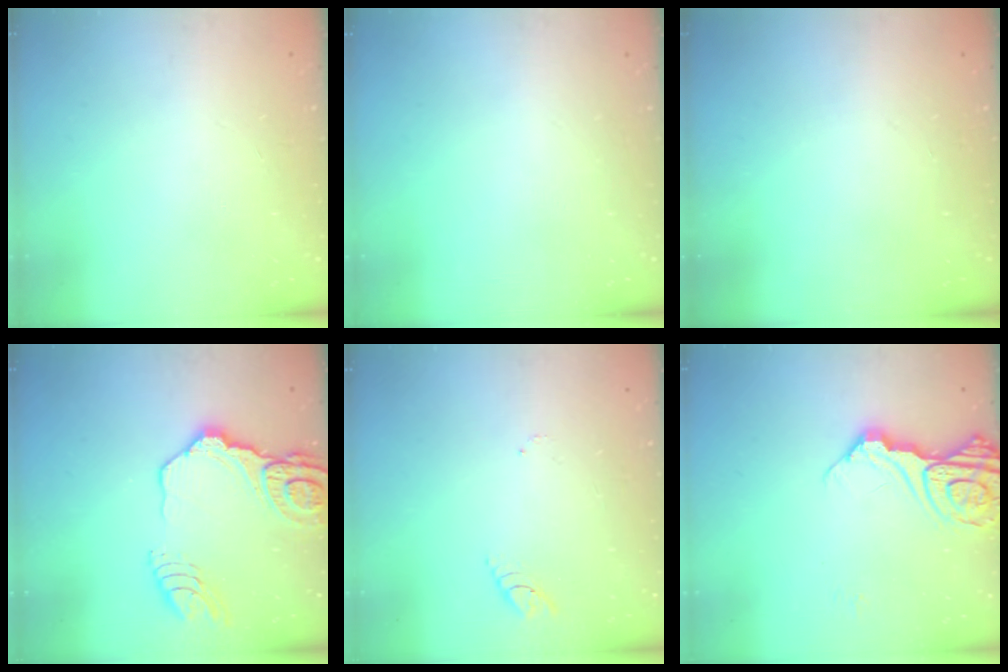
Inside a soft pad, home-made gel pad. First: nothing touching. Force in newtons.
{"total": 0.0}
{"total": 0.0}
{"total": 18.6, "press": 18.5, "slide": 2.1}
{"total": 2.6, "press": 2.6, "slide": 0.3}
{"total": 15.7, "press": 15.6, "slide": 1.8}